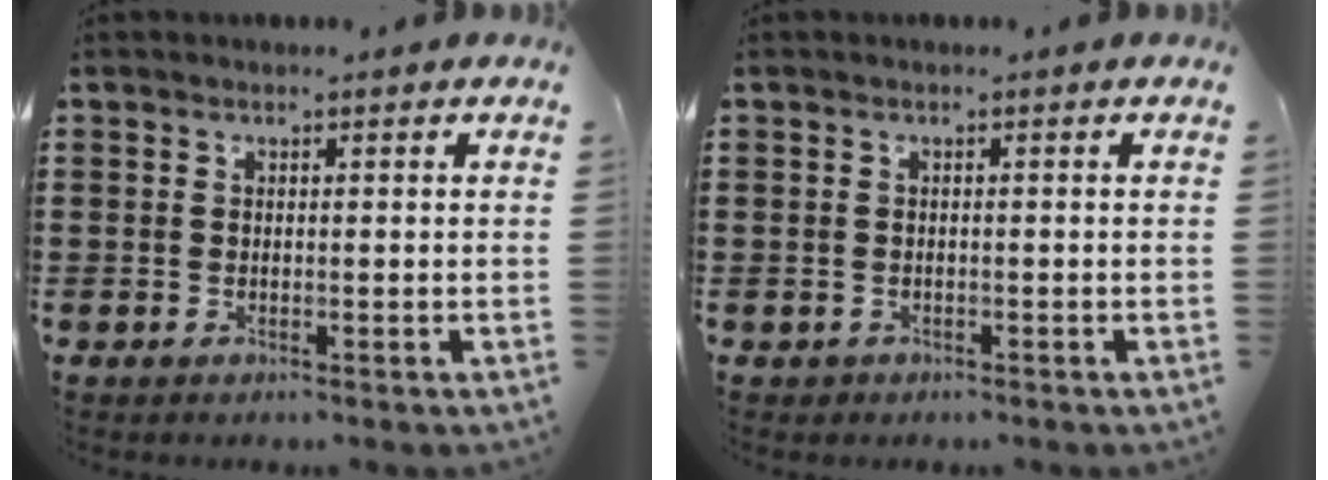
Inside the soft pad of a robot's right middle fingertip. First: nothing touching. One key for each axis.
{"total": 0.0}